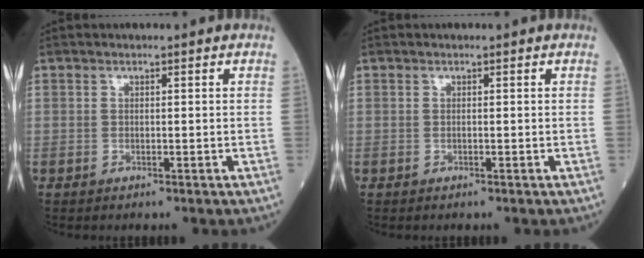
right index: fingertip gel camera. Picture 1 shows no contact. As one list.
[{"total": 0.0}]